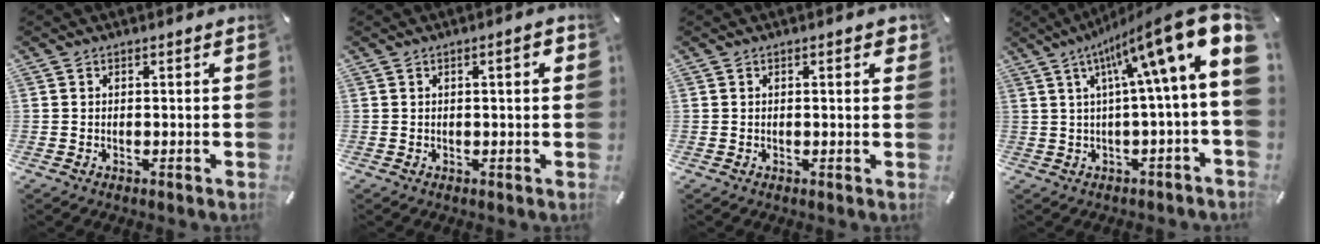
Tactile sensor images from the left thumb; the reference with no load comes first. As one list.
[{"total": 2.7, "force": [0.6, 0.4, 2.6], "torque": [-0.042, 0.002, 0.006]}, {"total": 2.1, "force": [0.6, 0.6, 1.9], "torque": [-0.023, -0.002, 0.005]}, {"total": 18.1, "force": [7.9, 1.9, 16.1], "torque": [-0.254, -0.068, 0.117]}]